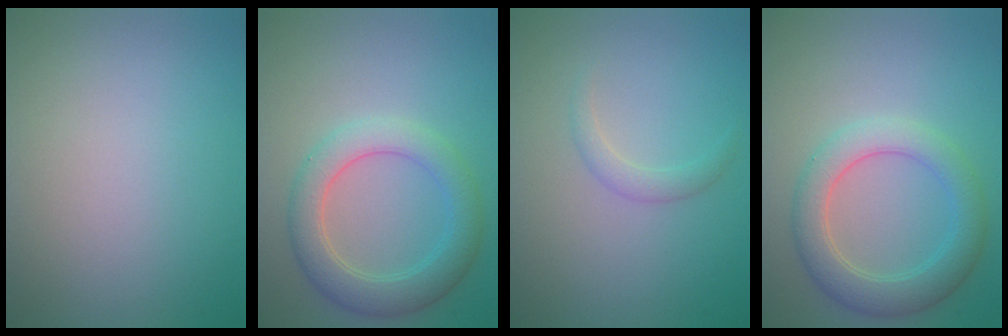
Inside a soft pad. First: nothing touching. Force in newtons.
{"total": 4.6, "press": 4.6, "slide": 0.4}
{"total": 1.3, "press": 1.3, "slide": 0.1}
{"total": 4.6, "press": 4.6, "slide": 0.4}